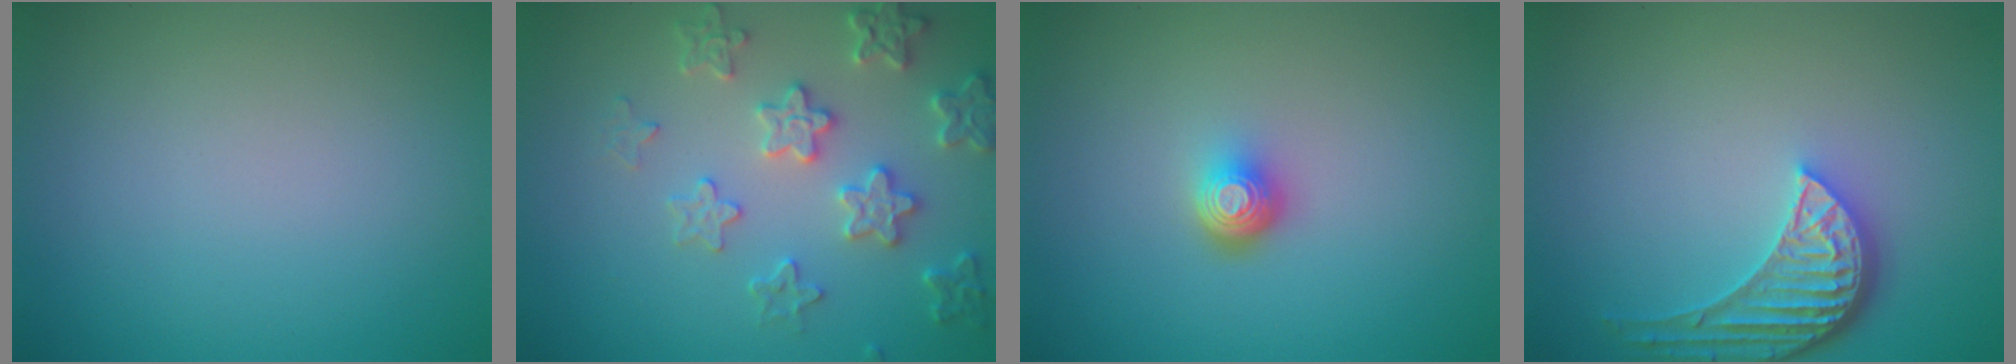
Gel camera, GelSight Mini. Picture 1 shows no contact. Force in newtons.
{"total": 4.0, "press": 3.8, "slide": 1.2}
{"total": 2.2, "press": 1.4, "slide": 1.7}
{"total": 4.5, "press": 3.6, "slide": 2.8}